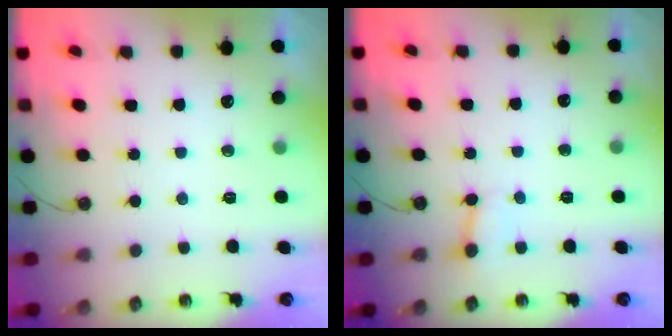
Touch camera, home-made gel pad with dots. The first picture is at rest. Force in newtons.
{"total": 3.0, "press": 2.9, "slide": 0.4}